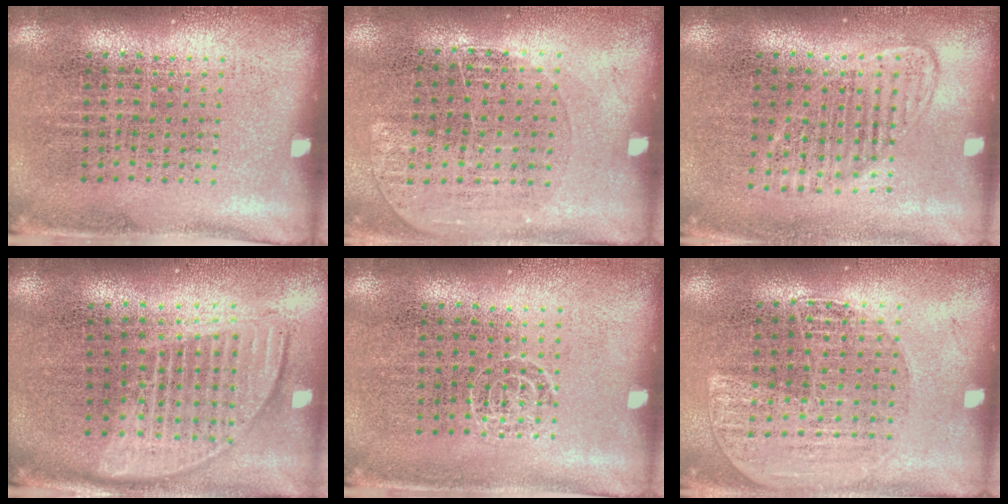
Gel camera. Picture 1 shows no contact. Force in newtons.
{"total": 1.2, "press": 1.0, "slide": 0.7}
{"total": 1.4, "press": 1.2, "slide": 0.6}
{"total": 1.8, "press": 1.6, "slide": 0.9}
{"total": 1.0, "press": 1.0, "slide": 0.1}
{"total": 1.3, "press": 1.3, "slide": 0.2}